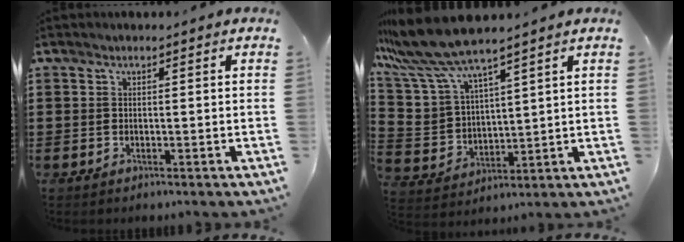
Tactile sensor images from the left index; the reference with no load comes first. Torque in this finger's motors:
{"motor_torque": [1.33, -0.81, 1.05, 0.21]}